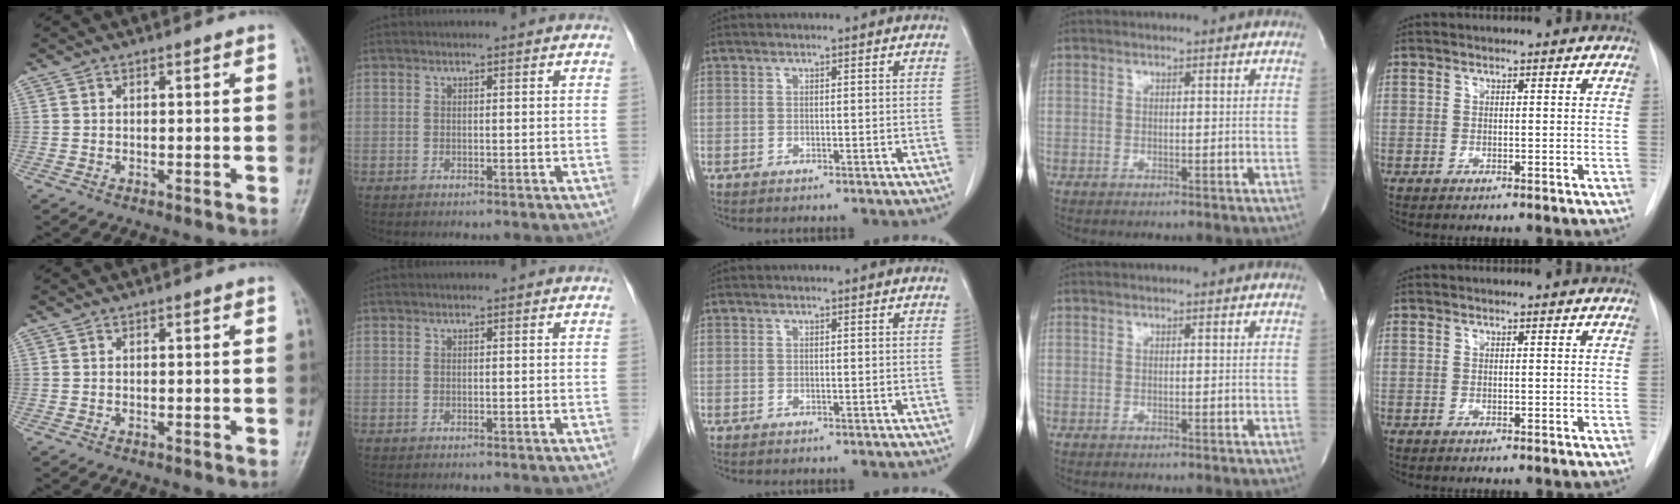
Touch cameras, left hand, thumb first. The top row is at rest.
{}